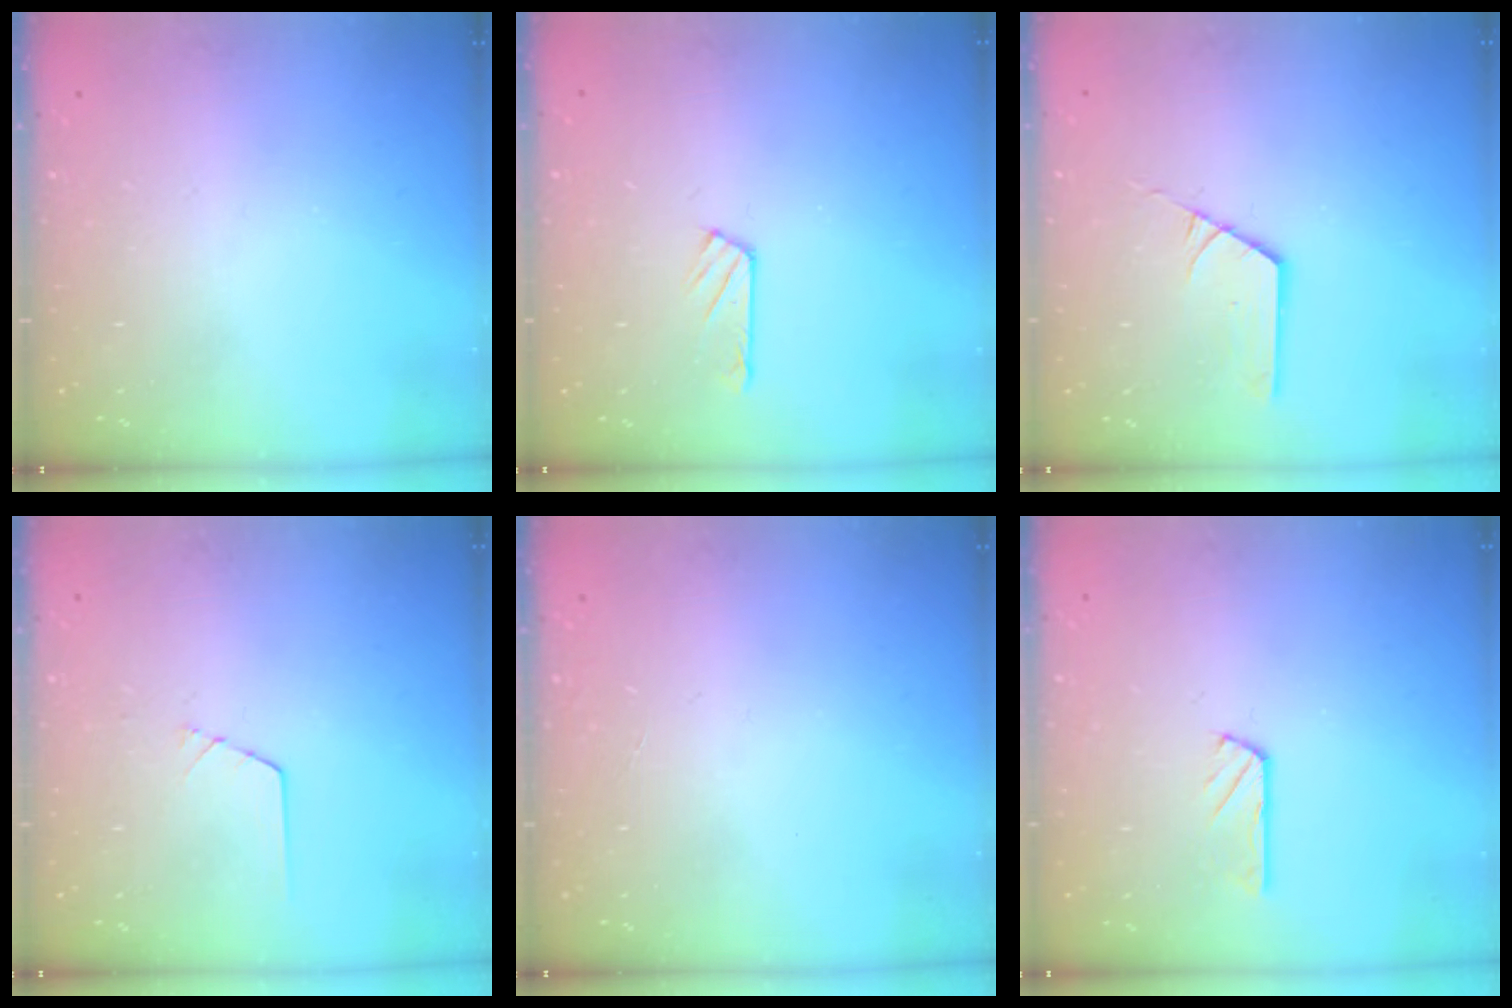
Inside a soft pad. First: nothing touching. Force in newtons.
{"total": 5.3, "press": 5.3, "slide": 0.6}
{"total": 2.4, "press": 2.3, "slide": 0.3}
{"total": 1.6, "press": 1.6, "slide": 0.0}
{"total": 0.0}
{"total": 2.7, "press": 2.7, "slide": 0.1}